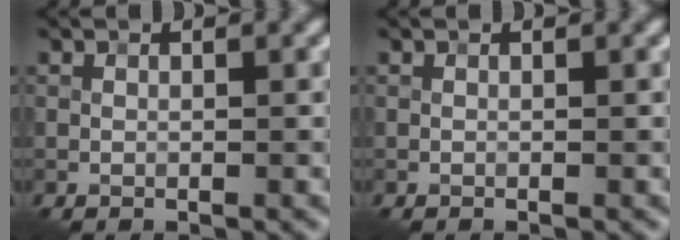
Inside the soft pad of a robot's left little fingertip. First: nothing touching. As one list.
[{"total": 0.0}]